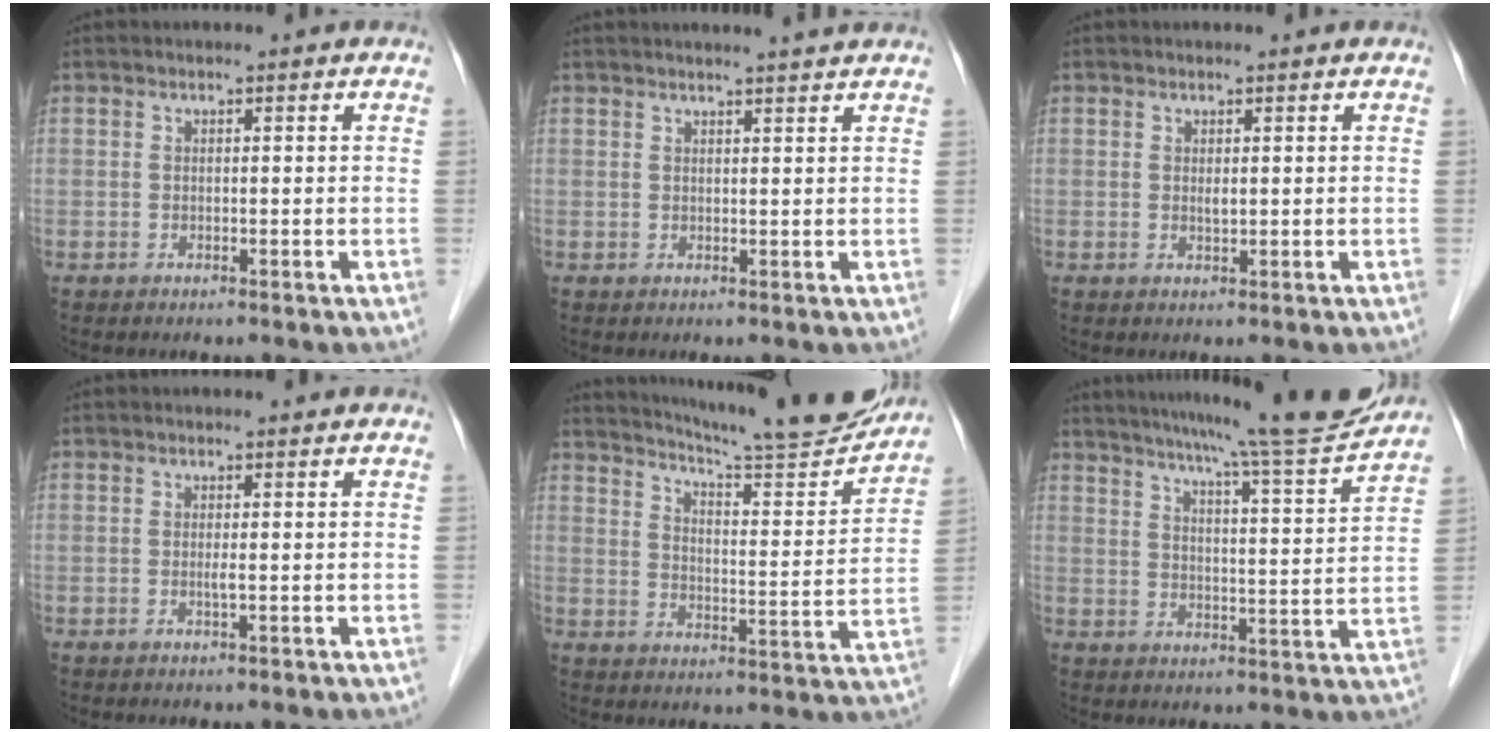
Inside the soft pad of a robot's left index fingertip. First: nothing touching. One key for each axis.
{"total": 4.2, "fx": 3.7, "fy": -0.6, "fz": 1.8, "tx": -0.024, "ty": 0.006, "tz": 0.037}
{"total": 0.8, "fx": -0.4, "fy": 0.2, "fz": 0.6, "tx": -0.015, "ty": -0.009, "tz": -0.005}
{"total": 1.0, "fx": -0.8, "fy": -0.2, "fz": 0.6, "tx": -0.013, "ty": -0.008, "tz": -0.013}
{"total": 17.5, "fx": 16.5, "fy": 0.3, "fz": 6.0, "tx": -0.097, "ty": -0.061, "tz": 0.220}
{"total": 16.4, "fx": 14.6, "fy": -1.3, "fz": 7.2, "tx": -0.114, "ty": -0.040, "tz": 0.194}